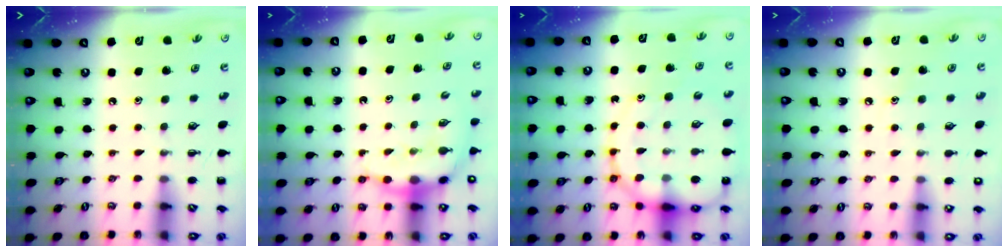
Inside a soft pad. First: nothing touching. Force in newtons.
{"total": 7.3, "press": 7.2, "slide": 0.8}
{"total": 15.7, "press": 15.4, "slide": 3.3}
{"total": 6.0, "press": 5.8, "slide": 1.4}